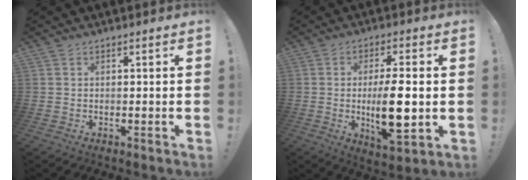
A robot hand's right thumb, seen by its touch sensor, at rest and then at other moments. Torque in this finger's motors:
{"motor_torque": [-0.06, 0.52, 0.15, -0.16, 0.34]}